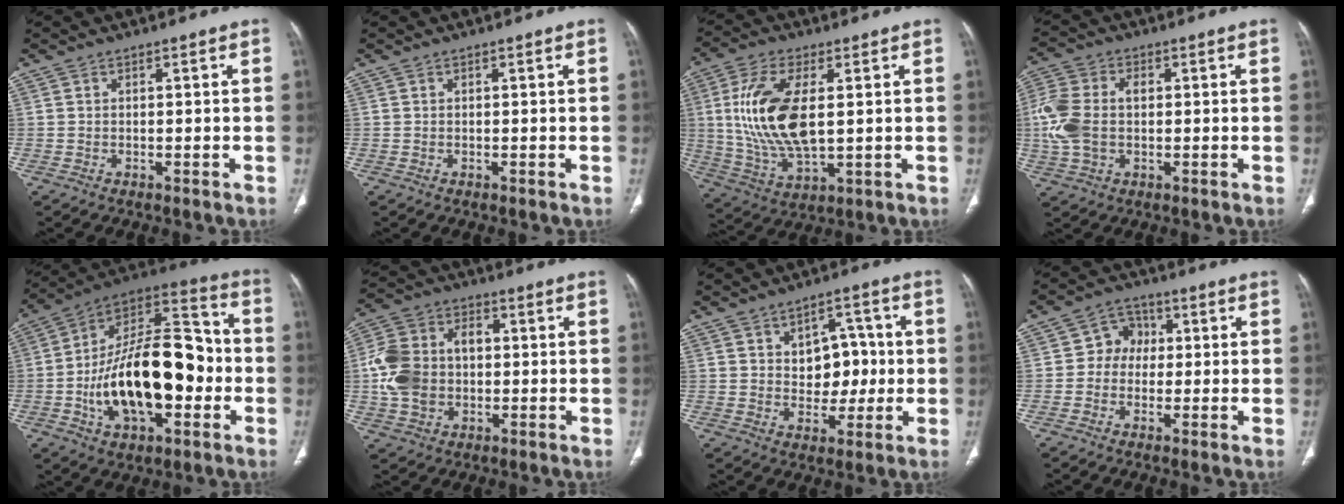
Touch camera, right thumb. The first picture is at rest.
{"total": 0.0}
{"total": 16.0, "force": [2.2, 7.5, 14.0], "torque": [-0.289, -0.015, 0.051]}
{"total": 10.9, "force": [0.2, 7.3, 8.1], "torque": [-0.195, 0.018, 0.007]}
{"total": 26.9, "force": [-4.3, 14.0, 22.6], "torque": [-0.360, 0.042, -0.066]}
{"total": 13.1, "force": [-0.1, 9.8, 8.7], "torque": [-0.160, 0.028, -0.004]}
{"total": 8.8, "force": [1.0, 6.3, 6.1], "torque": [-0.038, 0.007, 0.018]}
{"total": 5.6, "force": [0.1, 5.0, 2.5], "torque": [-0.009, 0.016, -0.010]}